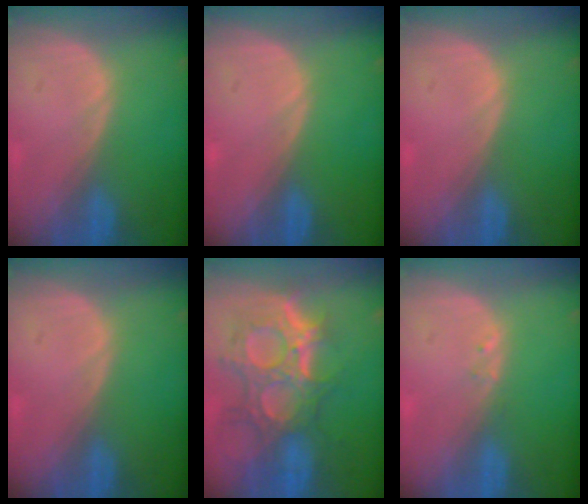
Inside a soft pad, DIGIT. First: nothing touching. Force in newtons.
{"total": 0.0}
{"total": 0.0}
{"total": 0.0}
{"total": 12.0, "press": 10.8, "slide": 5.3}
{"total": 0.6, "press": 0.6, "slide": 0.1}